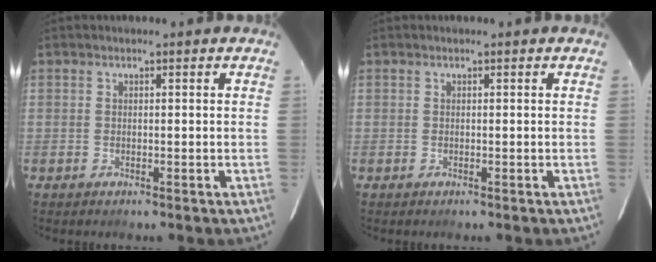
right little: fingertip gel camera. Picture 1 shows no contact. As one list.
[{"total": 0.0}]